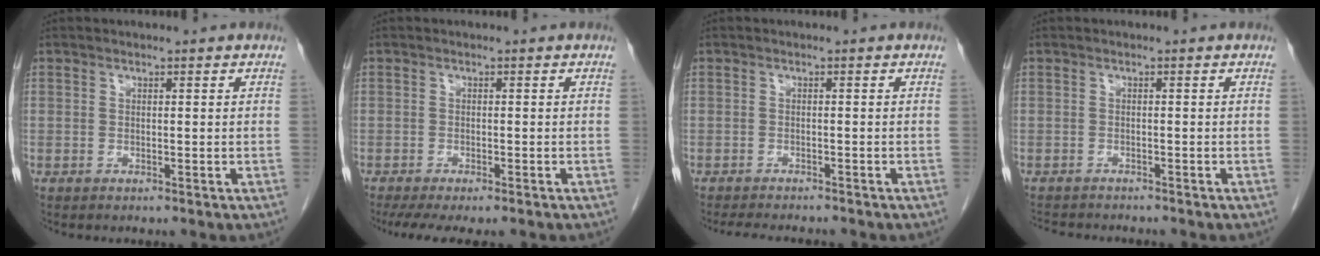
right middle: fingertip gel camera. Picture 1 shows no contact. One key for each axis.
{"total": 7.8, "fx": -6.2, "fy": 1.9, "fz": 4.4, "tx": -0.061, "ty": -0.008, "tz": -0.093}
{"total": 6.6, "fx": -6.0, "fy": 1.2, "fz": 2.5, "tx": -0.032, "ty": -0.007, "tz": -0.085}
{"total": 5.3, "fx": -4.9, "fy": 1.1, "fz": 1.5, "tx": -0.019, "ty": -0.007, "tz": -0.073}